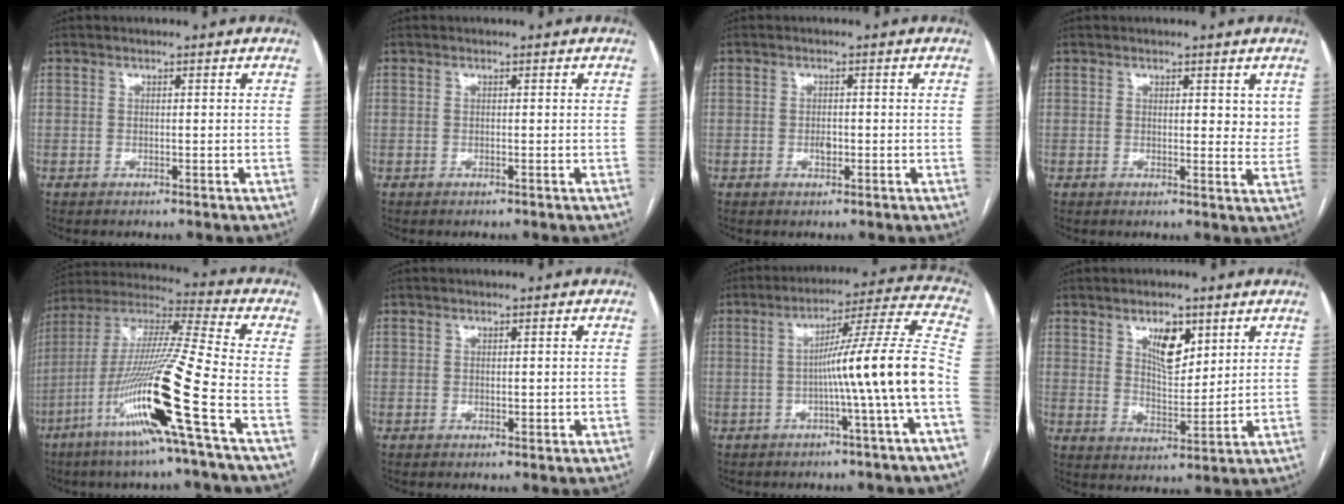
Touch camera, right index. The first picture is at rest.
{"total": 0.0}
{"total": 1.3, "force": [-0.3, 0.8, 1.0], "torque": [-0.018, 0.001, -0.004]}
{"total": 3.4, "force": [1.6, 1.5, 2.6], "torque": [-0.024, -0.011, 0.017]}
{"total": 19.4, "force": [-8.1, -1.6, 17.6], "torque": [-0.362, -0.029, -0.162]}
{"total": 0.9, "force": [0.2, 0.8, 0.5], "torque": [-0.006, 0.001, 0.005]}
{"total": 13.3, "force": [-3.2, -2.3, 12.7], "torque": [-0.177, 0.019, -0.054]}
{"total": 6.7, "force": [3.6, 2.8, 4.9], "torque": [-0.087, -0.002, 0.067]}